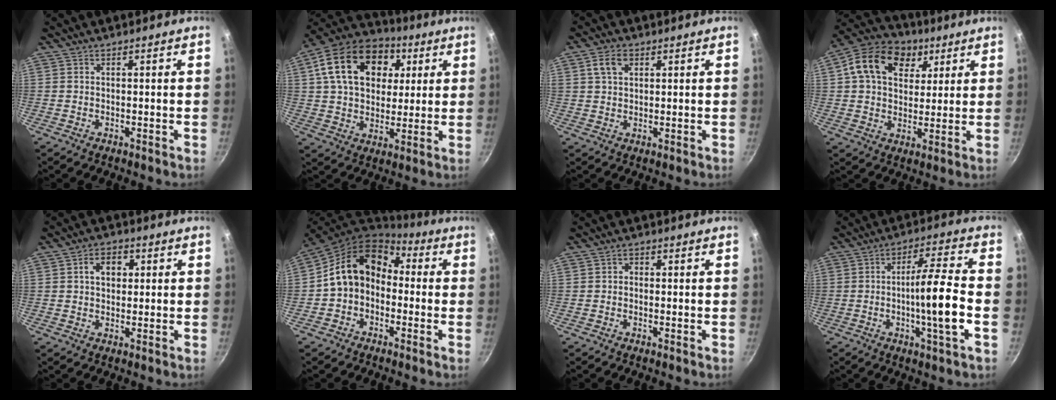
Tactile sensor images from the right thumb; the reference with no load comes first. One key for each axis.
{"total": 21.2, "fx": 6.5, "fy": 15.0, "fz": 13.5, "tx": -0.216, "ty": 0.011, "tz": 0.100}
{"total": 4.6, "fx": 1.9, "fy": 3.1, "fz": 2.9, "tx": -0.043, "ty": 0.002, "tz": 0.032}
{"total": 16.5, "fx": 5.9, "fy": 12.1, "fz": 9.4, "tx": -0.146, "ty": 0.009, "tz": 0.086}
{"total": 7.2, "fx": 1.6, "fy": 5.4, "fz": 4.5, "tx": -0.039, "ty": 0.007, "tz": 0.016}
{"total": 13.3, "fx": -0.5, "fy": 10.5, "fz": 8.2, "tx": -0.113, "ty": 0.055, "tz": -0.027}
{"total": 1.3, "fx": -0.3, "fy": 1.1, "fz": 0.6, "tx": -0.008, "ty": 0.006, "tz": -0.009}
{"total": 11.5, "fx": -2.4, "fy": 0.9, "fz": 11.2, "tx": -0.181, "ty": 0.022, "tz": -0.042}